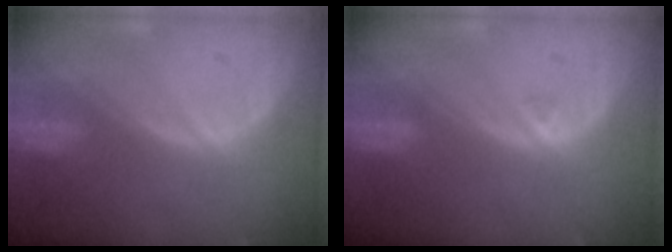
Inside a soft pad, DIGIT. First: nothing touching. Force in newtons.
{"total": 0.5, "press": 0.5, "slide": 0.2}